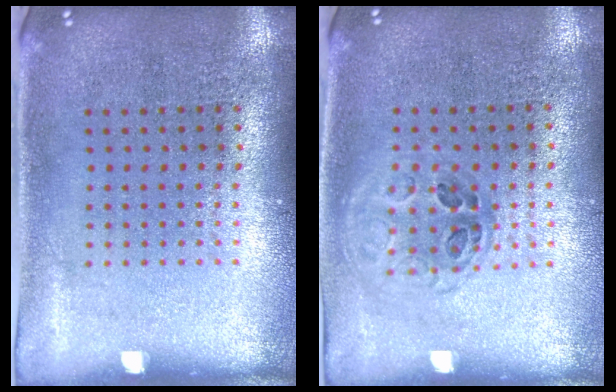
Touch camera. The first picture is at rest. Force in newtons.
{"total": 1.1, "press": 1.0, "slide": 0.6}